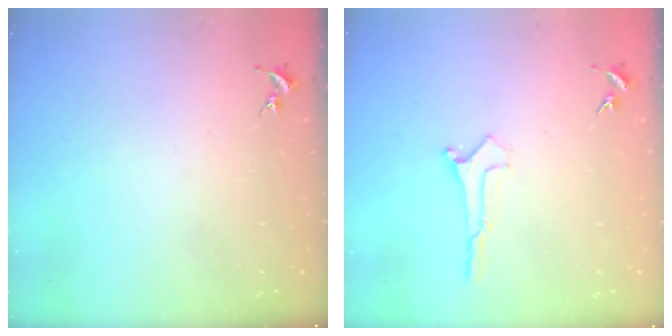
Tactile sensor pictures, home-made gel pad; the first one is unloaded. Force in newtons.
{"total": 0.0}